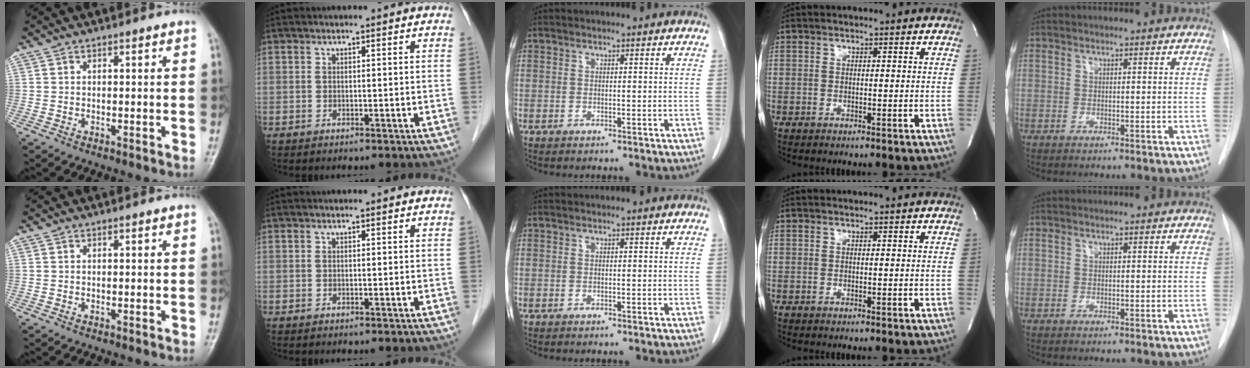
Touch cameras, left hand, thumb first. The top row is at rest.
{}